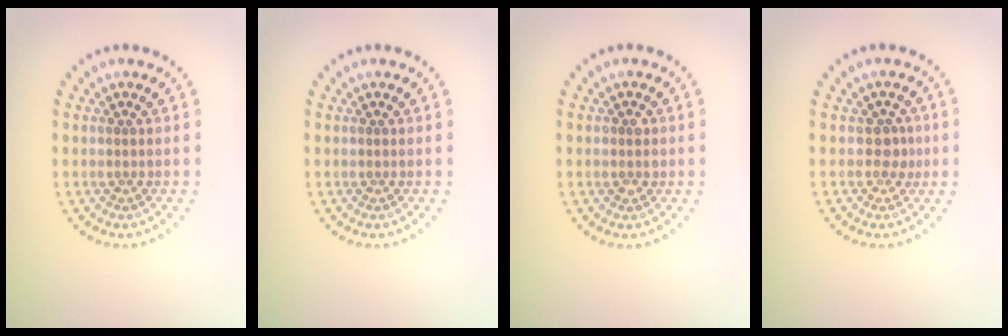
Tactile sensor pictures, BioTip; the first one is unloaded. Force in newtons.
{"total": 0.0}
{"total": 1.2, "press": 1.2, "slide": 0.3}
{"total": 1.5, "press": 1.3, "slide": 0.8}